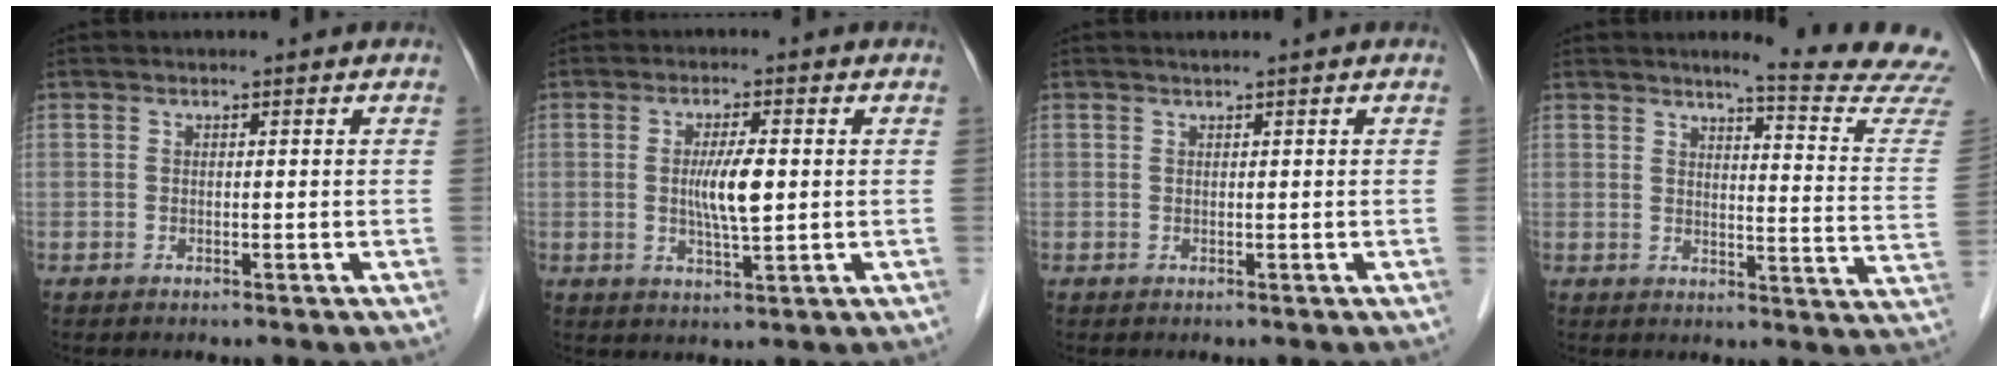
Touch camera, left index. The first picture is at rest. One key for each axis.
{"total": 5.4, "fx": 0.2, "fy": 0.7, "fz": 5.3, "tx": -0.100, "ty": -0.002, "tz": 0.004}
{"total": 1.2, "fx": 1.0, "fy": -0.2, "fz": 0.6, "tx": -0.011, "ty": 0.010, "tz": 0.021}
{"total": 14.4, "fx": 13.7, "fy": -1.7, "fz": 4.1, "tx": -0.051, "ty": -0.110, "tz": 0.144}